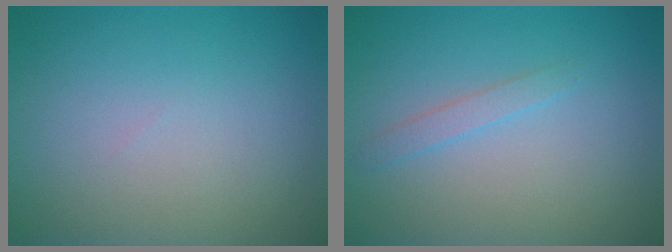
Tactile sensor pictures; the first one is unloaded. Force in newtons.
{"total": 1.1, "press": 1.1, "slide": 0.1}